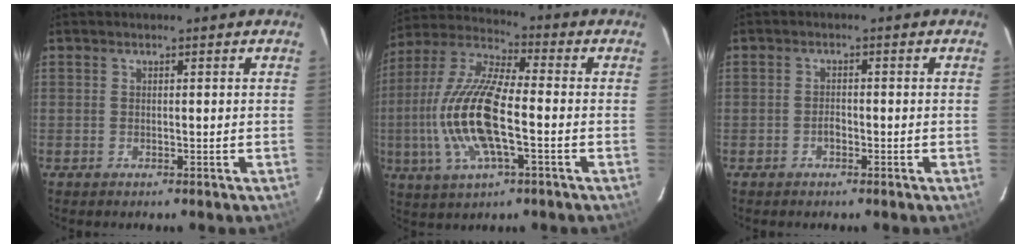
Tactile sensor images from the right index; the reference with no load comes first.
{"total": 17.1, "force": [-3.2, 5.2, 16.0], "torque": [-0.333, -0.002, -0.068]}
{"total": 1.3, "force": [-0.8, 0.7, 0.8], "torque": [-0.016, 0.004, -0.014]}